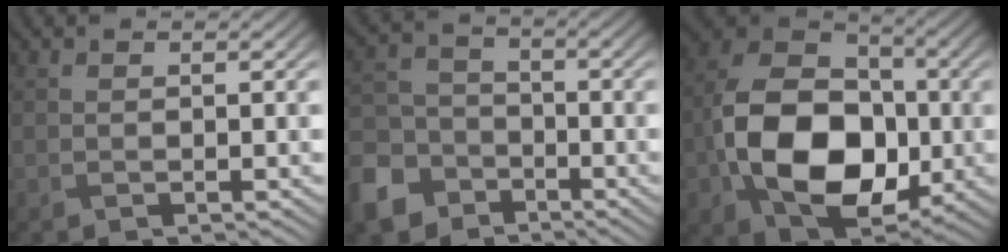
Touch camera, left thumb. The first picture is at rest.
{"total": 10.0, "force": [-5.9, 7.1, 3.7], "torque": [-0.117, -0.035, -0.124]}
{"total": 15.5, "force": [-3.1, 10.8, 10.6], "torque": [-0.205, -0.018, -0.058]}